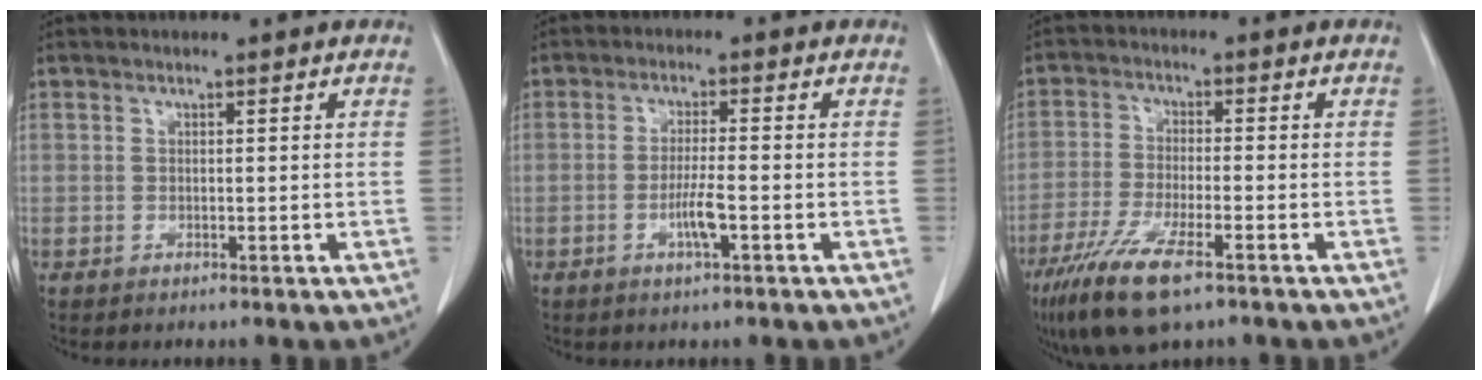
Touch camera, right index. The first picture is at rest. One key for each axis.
{"total": 3.7, "fx": -1.2, "fy": 0.6, "fz": 3.4, "tx": -0.068, "ty": -0.002, "tz": -0.020}
{"total": 11.4, "fx": -7.0, "fy": 3.0, "fz": 8.6, "tx": -0.170, "ty": -0.025, "tz": -0.121}